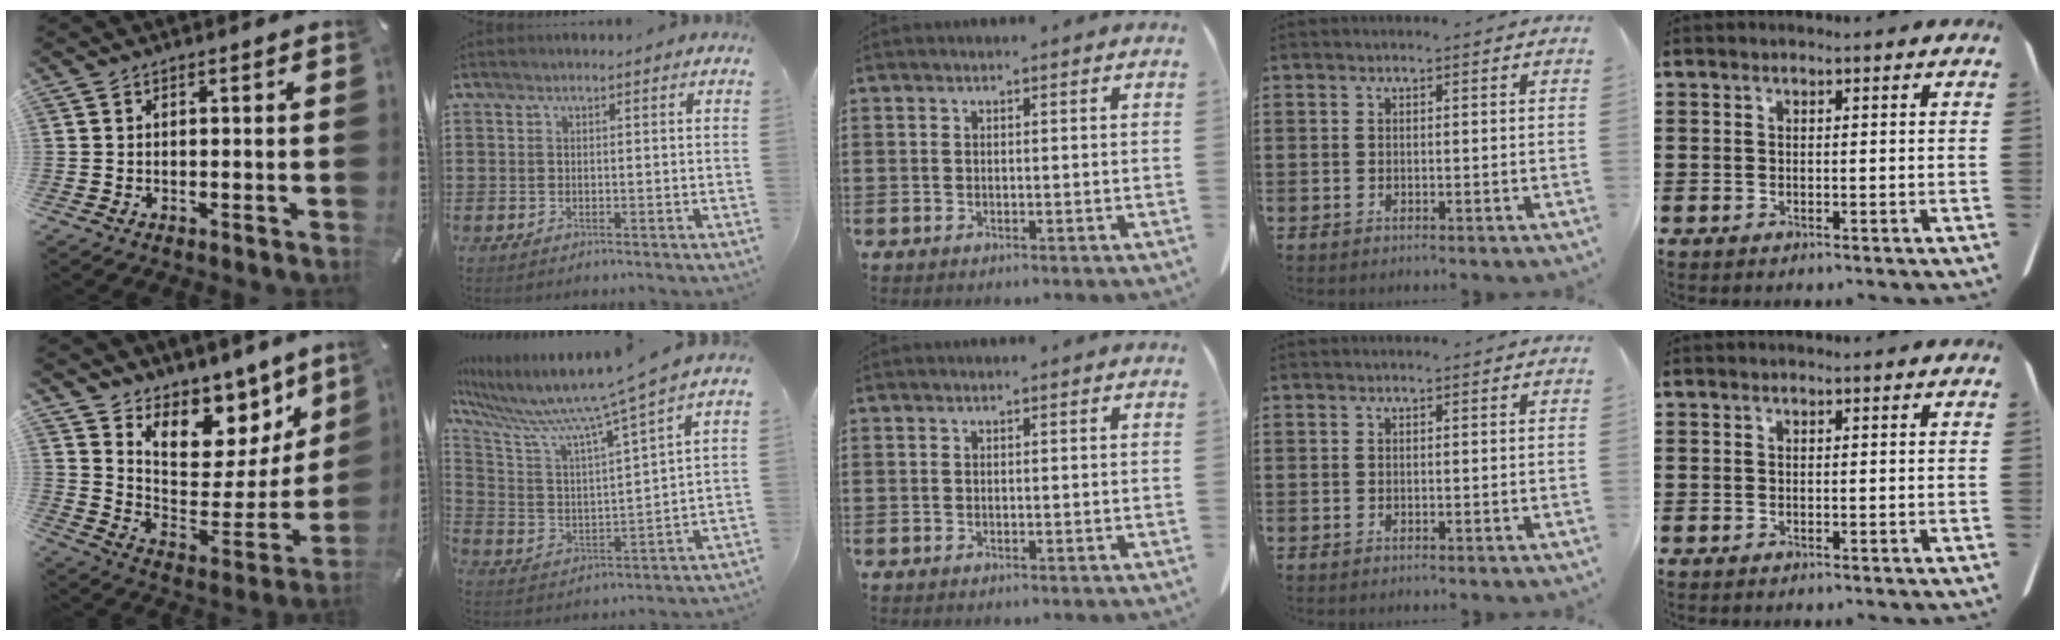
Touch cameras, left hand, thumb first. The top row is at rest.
{"thumb": {"total": 12.0, "force": [9.7, 6.8, 1.9], "torque": [-0.015, -0.110, 0.171]}, "index": {"total": 8.4, "force": [7.2, -1.2, 4.1], "torque": [-0.114, -0.065, 0.110]}}